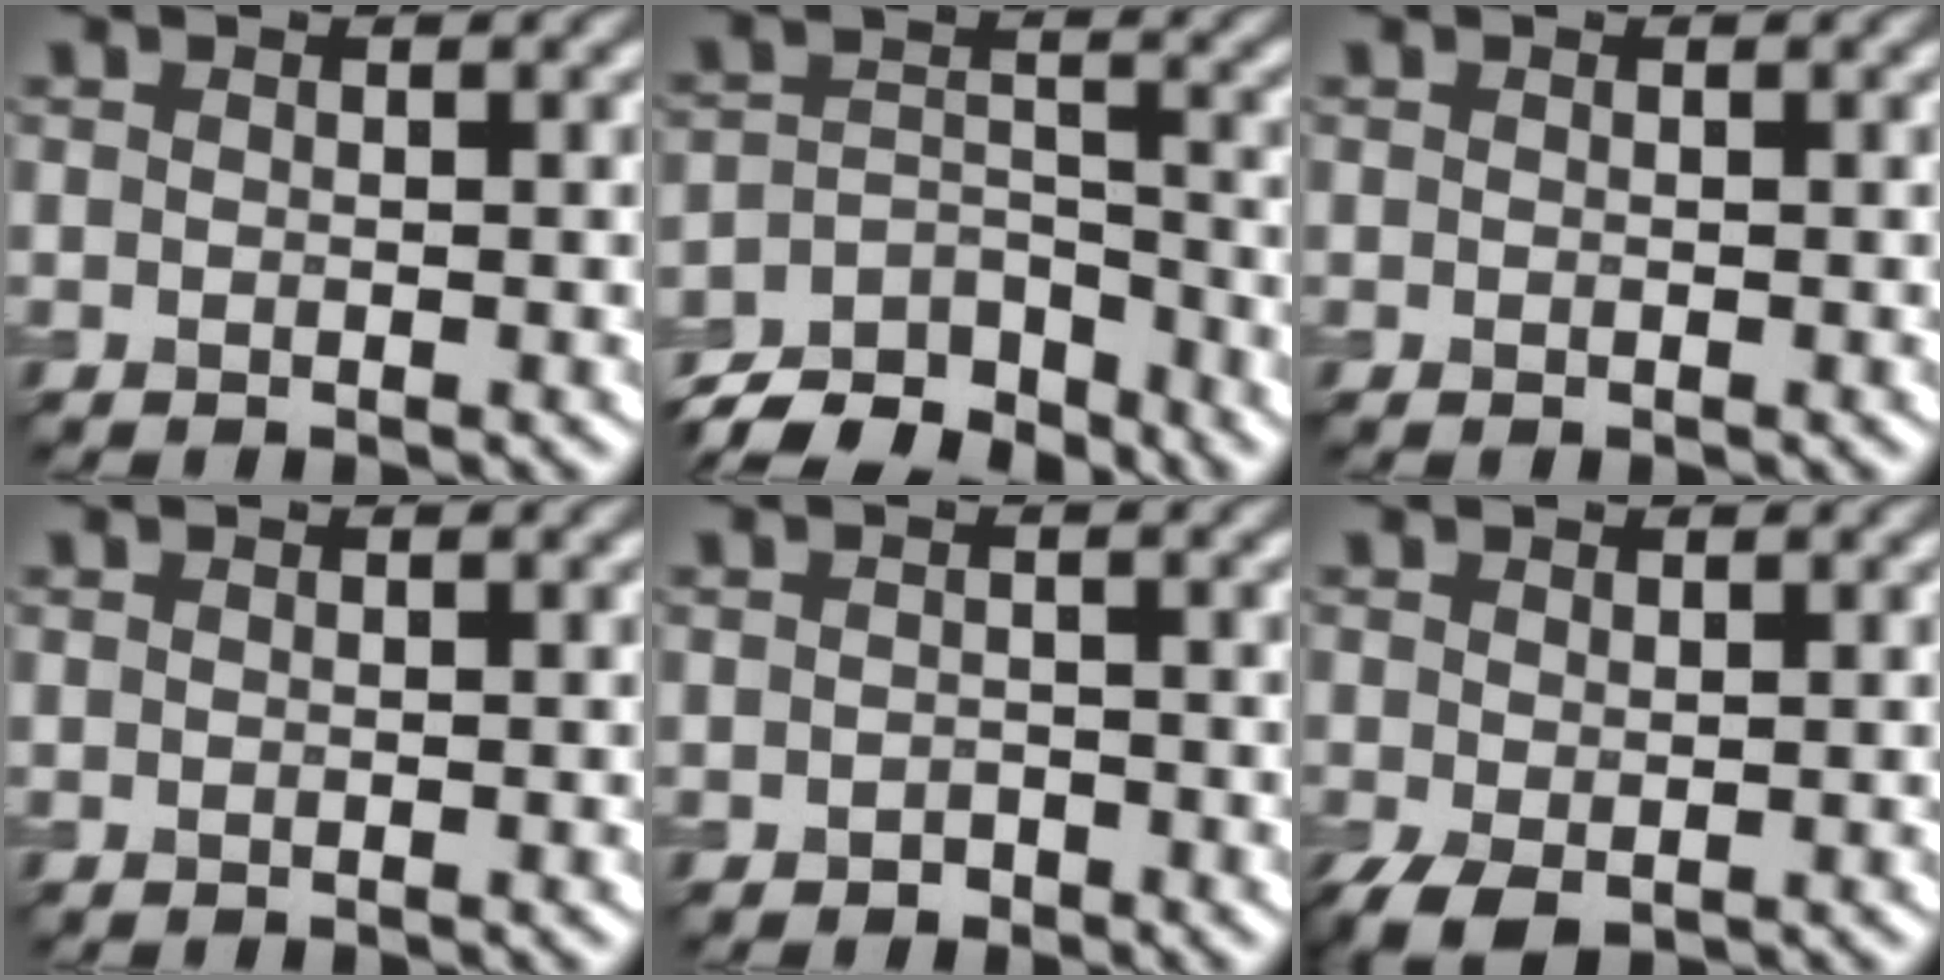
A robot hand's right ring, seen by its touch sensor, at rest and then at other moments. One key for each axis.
{"total": 8.1, "fx": -7.1, "fy": 2.7, "fz": 2.7, "tx": -0.046, "ty": -0.006, "tz": -0.121}
{"total": 0.0}
{"total": 0.0}
{"total": 0.9, "fx": -0.6, "fy": 0.6, "fz": 0.3, "tx": -0.003, "ty": -0.001, "tz": -0.009}
{"total": 2.3, "fx": -0.7, "fy": 1.4, "fz": 1.7, "tx": -0.045, "ty": -0.012, "tz": -0.011}